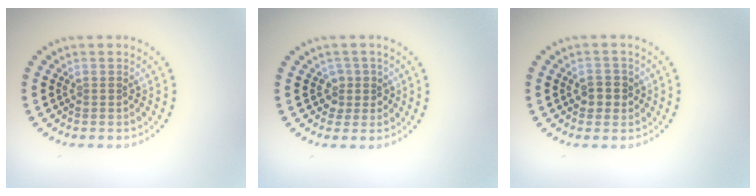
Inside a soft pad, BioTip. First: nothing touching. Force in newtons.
{"total": 1.8, "press": 1.4, "slide": 1.2}
{"total": 2.0, "press": 2.0, "slide": 0.4}